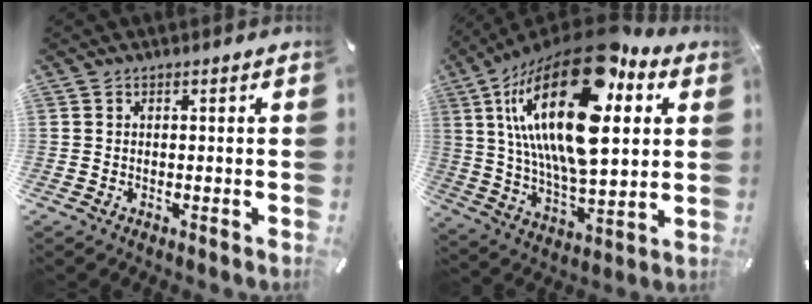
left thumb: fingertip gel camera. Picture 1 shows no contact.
{"total": 31.3, "force": [11.6, 14.8, 25.0], "torque": [-0.487, -0.063, 0.192]}